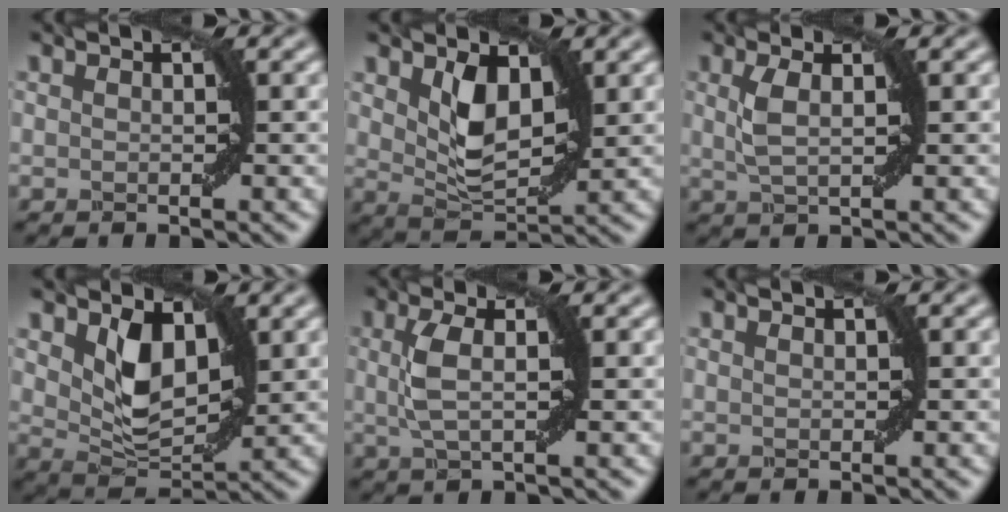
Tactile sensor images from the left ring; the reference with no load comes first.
{"total": 4.5, "force": [1.4, 2.5, 3.4], "torque": [-0.071, -0.009, 0.031]}
{"total": 2.4, "force": [0.6, 0.7, 2.2], "torque": [-0.051, 0.003, 0.014]}
{"total": 4.8, "force": [1.6, 2.9, 3.5], "torque": [-0.073, -0.011, 0.033]}
{"total": 3.0, "force": [0.4, 0.9, 2.8], "torque": [-0.067, 0.002, 0.008]}
{"total": 0.0}